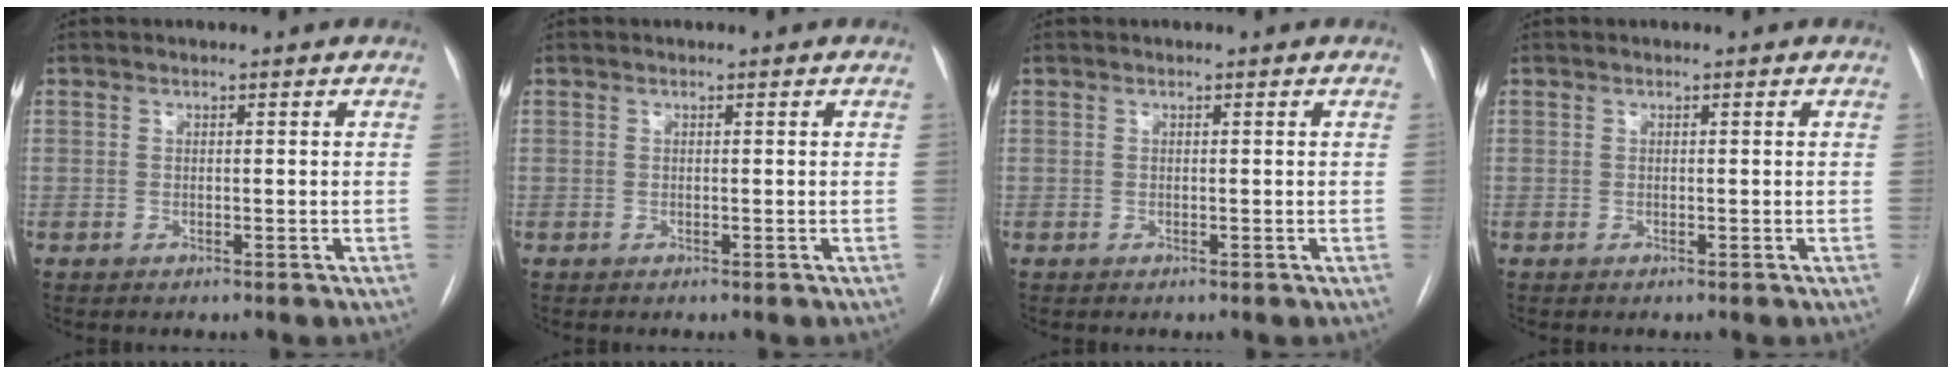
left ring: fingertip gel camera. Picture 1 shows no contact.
{"total": 0.0}
{"total": 0.0}
{"total": 0.0}